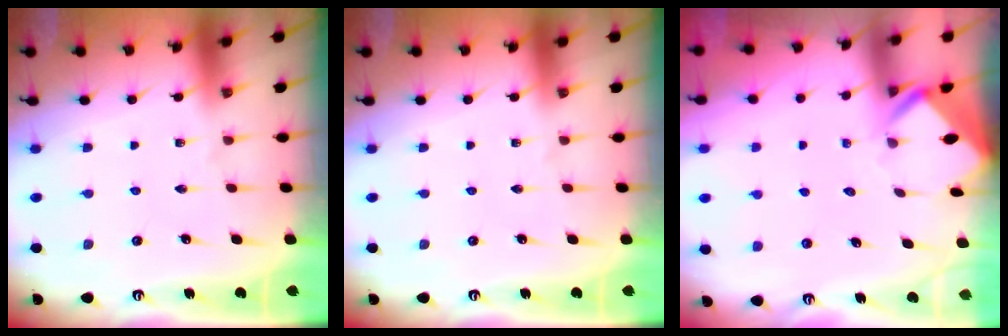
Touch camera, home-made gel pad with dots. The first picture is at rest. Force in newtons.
{"total": 0.0}
{"total": 2.5, "press": 2.4, "slide": 0.3}